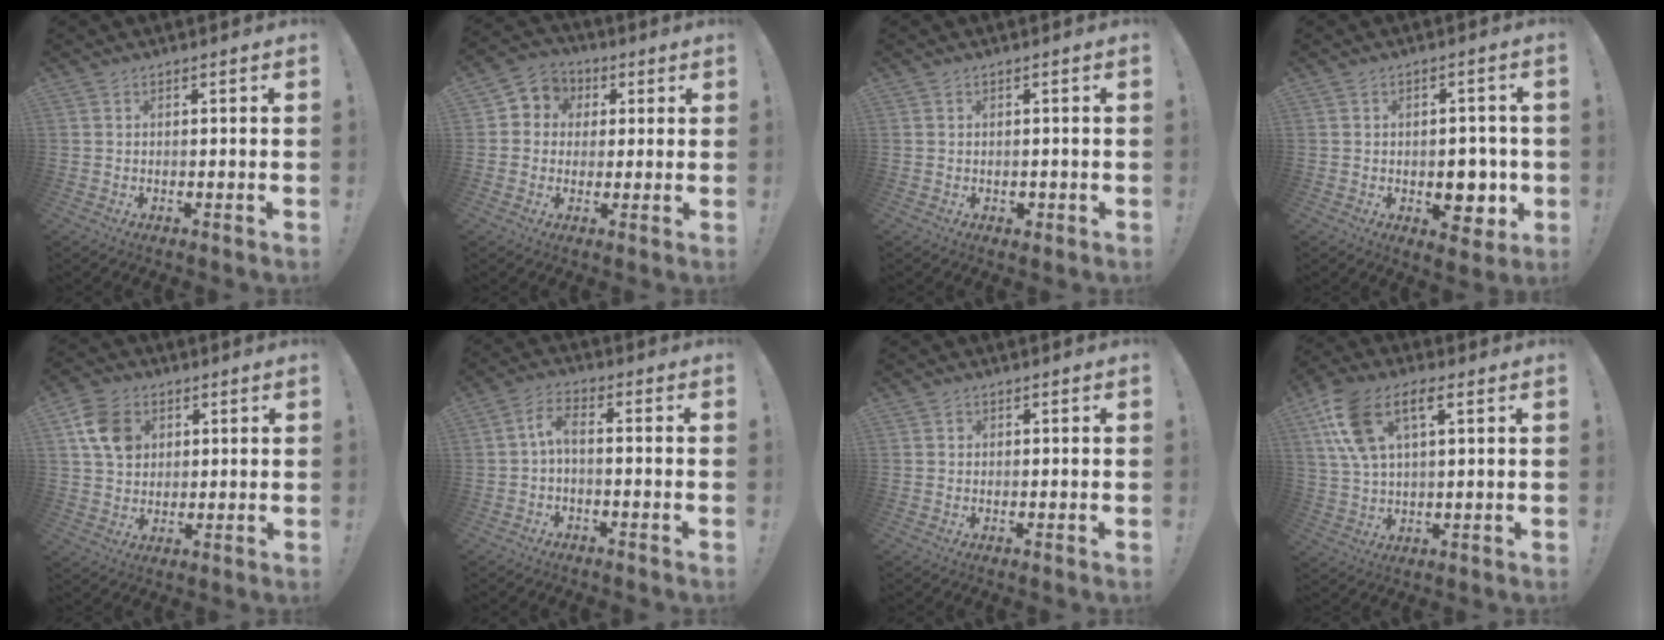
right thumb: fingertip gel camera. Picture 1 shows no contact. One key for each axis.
{"total": 6.7, "fx": 0.3, "fy": 6.5, "fz": 1.7, "tx": -0.016, "ty": 0.005, "tz": 0.011}
{"total": 1.5, "fx": -0.3, "fy": 1.3, "fz": 0.7, "tx": -0.003, "ty": 0.001, "tz": -0.007}
{"total": 8.9, "fx": -1.9, "fy": 6.3, "fz": 5.9, "tx": -0.047, "ty": 0.004, "tz": -0.023}
{"total": 11.0, "fx": 3.9, "fy": 8.7, "fz": 5.5, "tx": -0.071, "ty": -0.006, "tz": 0.079}
{"total": 5.3, "fx": -0.9, "fy": 1.7, "fz": 4.9, "tx": -0.103, "ty": 0.003, "tz": -0.020}
{"total": 0.8, "fx": 0.2, "fy": 0.8, "fz": 0.1, "tx": -0.001, "ty": 0.004, "tz": 0.003}
{"total": 13.4, "fx": 5.6, "fy": 6.5, "fz": 10.3, "tx": -0.203, "ty": -0.002, "tz": 0.105}